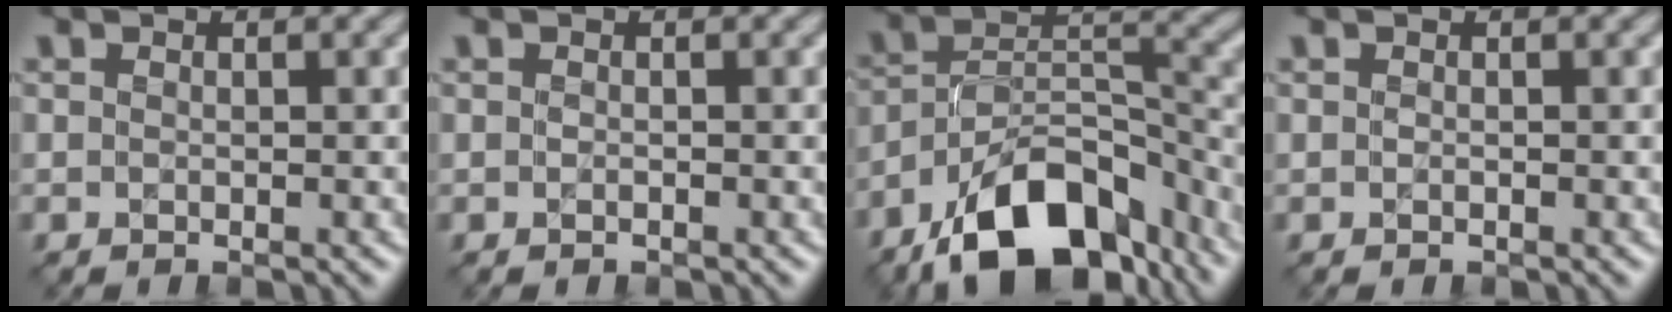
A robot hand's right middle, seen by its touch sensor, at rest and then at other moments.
{"total": 0.0}
{"total": 13.4, "force": [-9.2, 6.1, 7.7], "torque": [-0.127, 0.008, -0.164]}
{"total": 0.0}